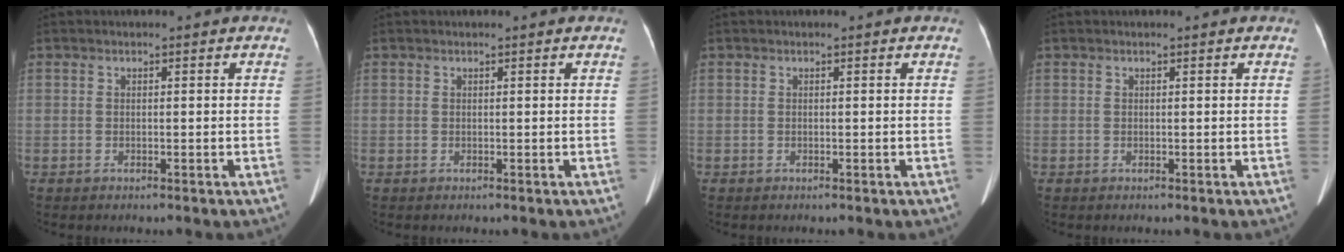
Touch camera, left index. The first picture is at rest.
{"total": 0.0}
{"total": 0.0}
{"total": 0.0}